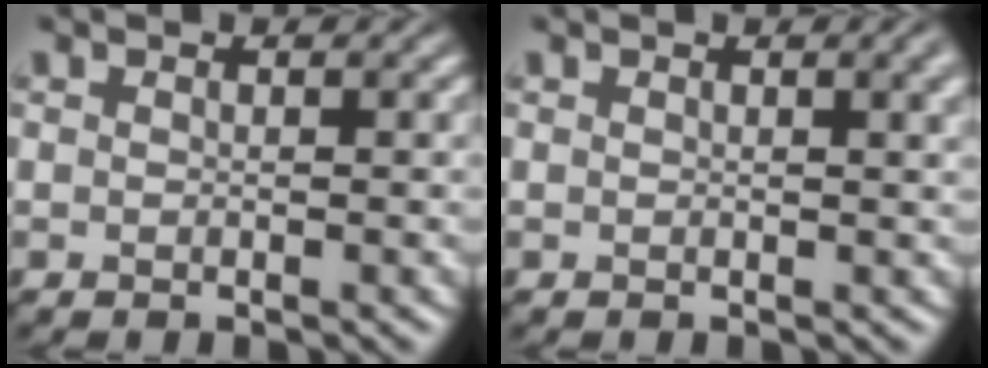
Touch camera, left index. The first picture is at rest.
{"total": 2.6, "force": [1.2, 0.9, 2.1], "torque": [-0.015, 0.007, 0.015]}